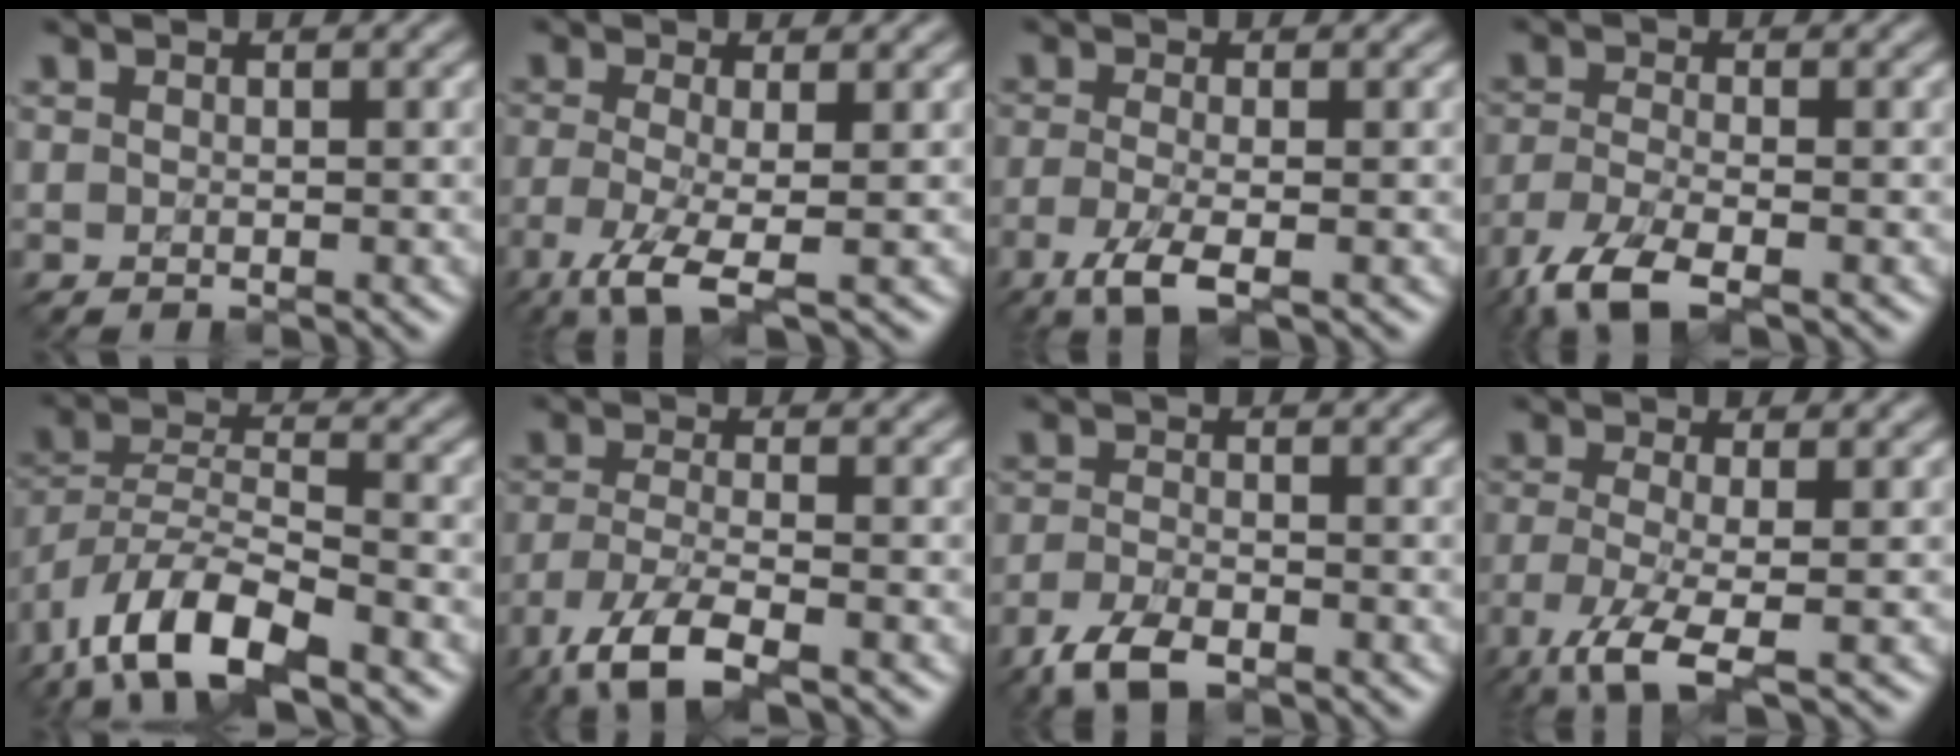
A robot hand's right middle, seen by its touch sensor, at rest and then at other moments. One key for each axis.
{"total": 4.7, "fx": -2.2, "fy": 1.0, "fz": 4.0, "tx": -0.096, "ty": -0.007, "tz": -0.049}
{"total": 3.5, "fx": -1.9, "fy": 0.8, "fz": 2.8, "tx": -0.066, "ty": 0.000, "tz": -0.045}
{"total": 5.0, "fx": -3.6, "fy": 1.3, "fz": 3.2, "tx": -0.082, "ty": -0.005, "tz": -0.081}
{"total": 9.4, "fx": -6.3, "fy": 3.4, "fz": 6.1, "tx": -0.114, "ty": 0.009, "tz": -0.125}
{"total": 5.7, "fx": -3.9, "fy": 1.5, "fz": 3.9, "tx": -0.095, "ty": -0.003, "tz": -0.079}
{"total": 3.6, "fx": -2.8, "fy": 1.2, "fz": 2.0, "tx": -0.055, "ty": -0.001, "tz": -0.060}
{"total": 5.2, "fx": -2.7, "fy": 1.2, "fz": 4.3, "tx": -0.102, "ty": -0.006, "tz": -0.059}